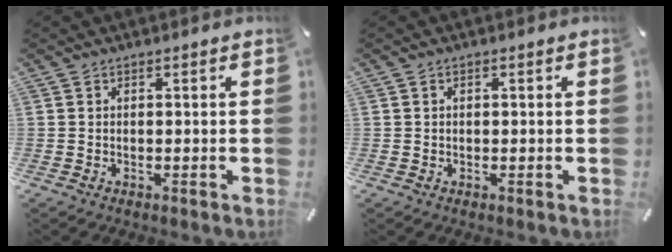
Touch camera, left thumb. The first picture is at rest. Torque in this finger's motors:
{"motor_torque": [0.03, 0.35, -0.08, 0.03, -0.02]}